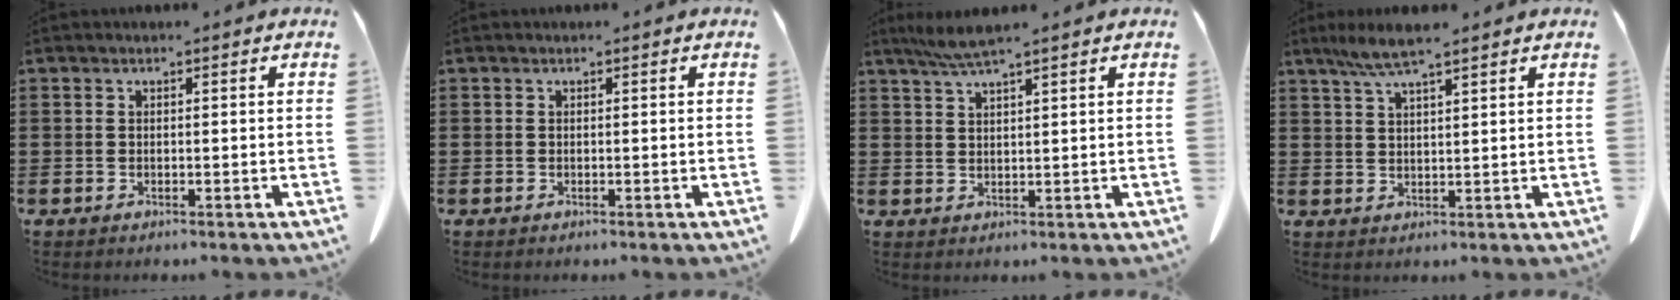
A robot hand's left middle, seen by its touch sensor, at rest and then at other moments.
{"total": 0.0}
{"total": 3.6, "force": [2.9, -0.2, 2.2], "torque": [-0.048, -0.001, 0.052]}
{"total": 4.8, "force": [3.4, 0.3, 3.3], "torque": [-0.073, 0.000, 0.061]}